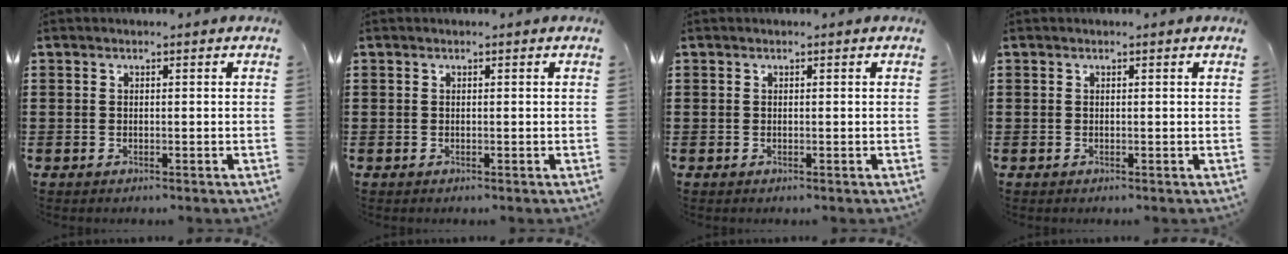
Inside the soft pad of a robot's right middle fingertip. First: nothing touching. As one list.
[{"total": 0.0}, {"total": 0.0}, {"total": 0.0}]